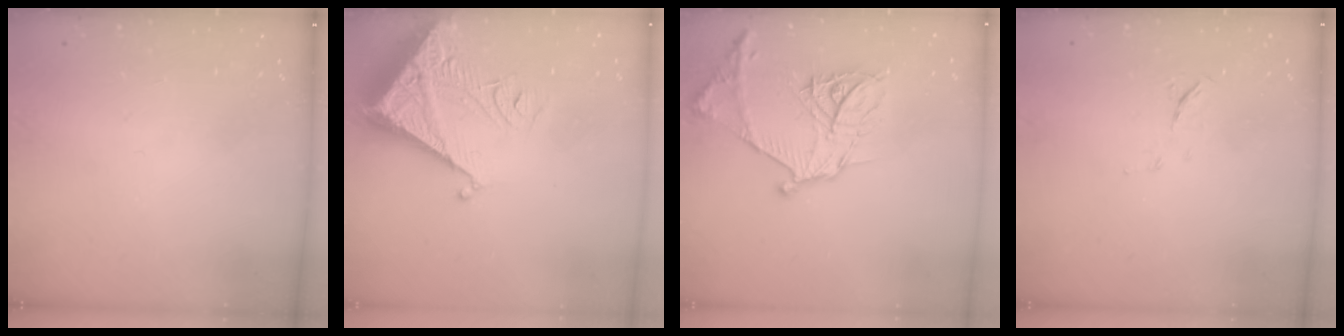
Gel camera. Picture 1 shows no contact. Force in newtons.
{"total": 7.4, "press": 7.3, "slide": 0.8}
{"total": 18.4, "press": 18.3, "slide": 1.9}
{"total": 4.9, "press": 4.8, "slide": 1.3}